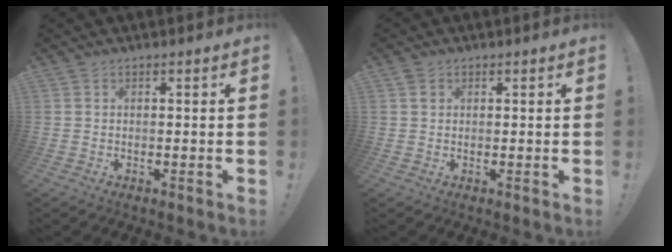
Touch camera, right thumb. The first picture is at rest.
{"total": 1.2, "force": [0.6, 1.0, 0.3], "torque": [-0.002, 0.001, 0.010]}